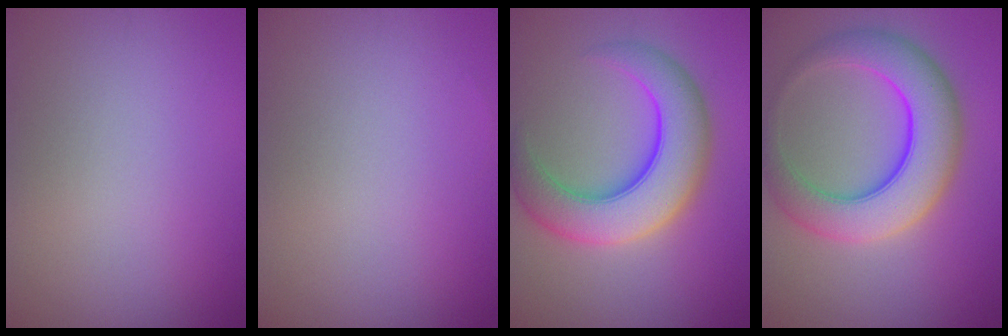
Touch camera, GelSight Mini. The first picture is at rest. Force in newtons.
{"total": 0.0}
{"total": 8.7, "press": 8.7, "slide": 0.3}
{"total": 8.4, "press": 8.4, "slide": 0.2}